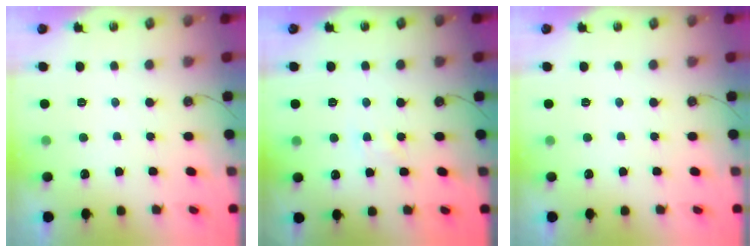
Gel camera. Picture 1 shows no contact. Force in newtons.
{"total": 4.2, "press": 4.1, "slide": 0.5}
{"total": 0.0}